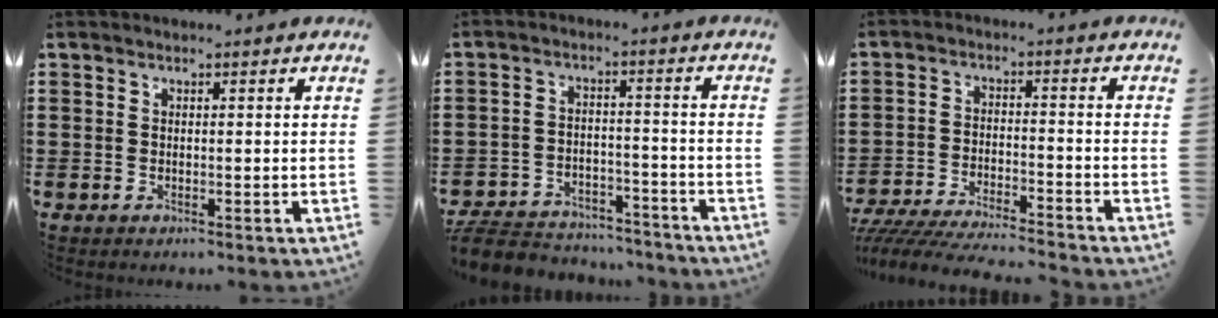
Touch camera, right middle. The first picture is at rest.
{"total": 6.4, "force": [-6.2, 1.4, 1.1], "torque": [-0.030, 0.011, -0.125]}
{"total": 5.7, "force": [-5.6, 0.4, 1.4], "torque": [-0.032, -0.002, -0.112]}